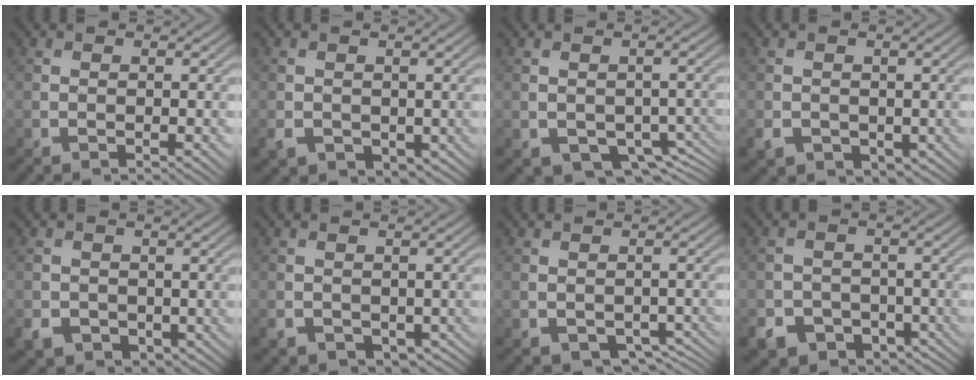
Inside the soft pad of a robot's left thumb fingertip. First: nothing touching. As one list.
[{"total": 2.8, "force": [-0.4, 2.5, 1.4], "torque": [-0.041, -0.015, -0.006]}, {"total": 5.2, "force": [-2.2, 3.6, 3.0], "torque": [-0.054, -0.023, -0.026]}, {"total": 2.9, "force": [-0.7, 2.5, 1.4], "torque": [-0.038, -0.013, -0.013]}, {"total": 3.8, "force": [-1.2, 3.3, 1.6], "torque": [-0.043, -0.011, -0.023]}, {"total": 3.3, "force": [-1.1, 2.8, 1.4], "torque": [-0.039, -0.019, -0.017]}, {"total": 3.3, "force": [-1.3, 2.5, 1.7], "torque": [-0.035, -0.024, -0.010]}, {"total": 8.6, "force": [-5.1, 6.7, 1.9], "torque": [-0.047, -0.027, -0.088]}]